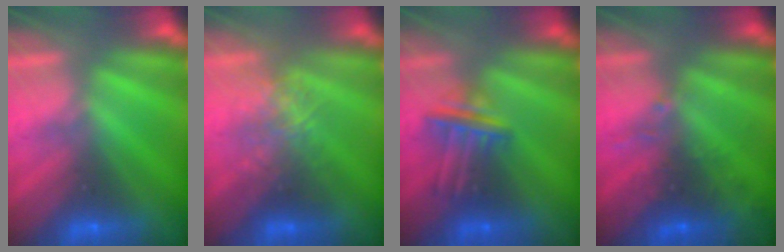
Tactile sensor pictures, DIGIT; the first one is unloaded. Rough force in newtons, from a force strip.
{"total": 2.5}
{"total": 3.2}
{"total": 7.7}